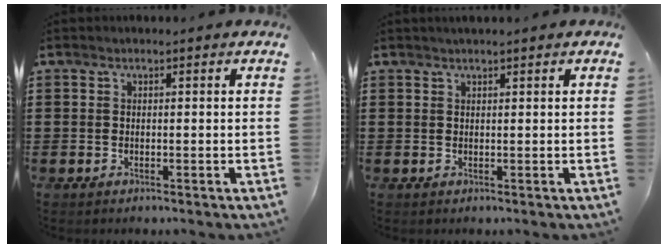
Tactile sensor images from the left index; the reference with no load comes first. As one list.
[{"total": 0.8, "force": [0.7, 0.0, 0.5], "torque": [-0.010, 0.000, 0.013]}]